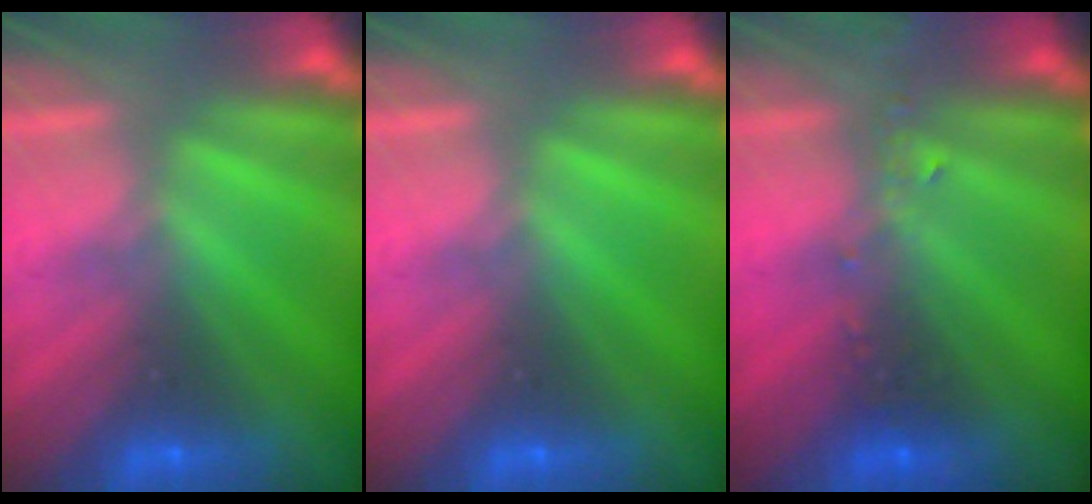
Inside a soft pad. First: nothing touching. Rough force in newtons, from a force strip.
{"total": 0.0}
{"total": 2.4}